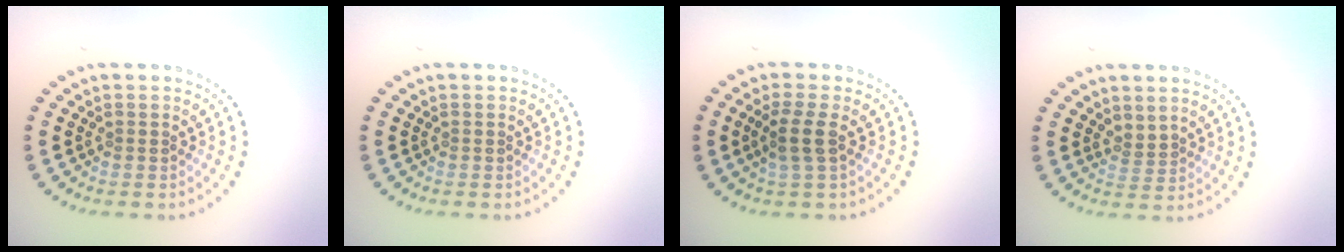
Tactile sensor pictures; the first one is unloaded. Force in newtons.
{"total": 0.0}
{"total": 2.2, "press": 1.9, "slide": 1.2}
{"total": 1.0, "press": 0.8, "slide": 0.7}